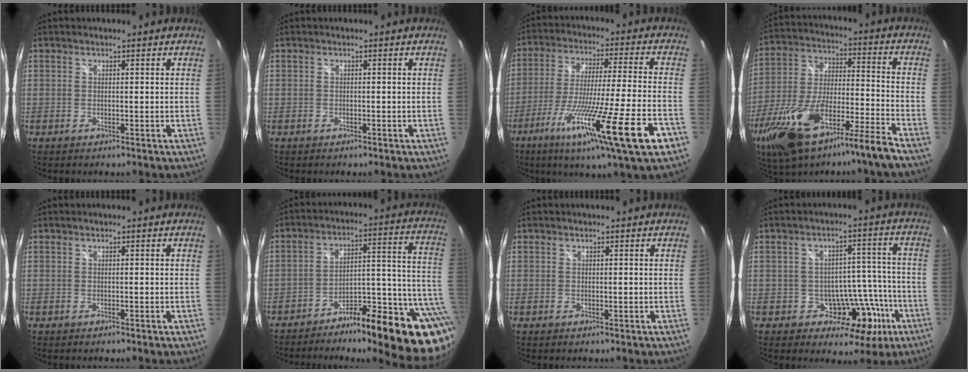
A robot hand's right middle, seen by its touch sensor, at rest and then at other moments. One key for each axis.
{"total": 1.0, "fx": -0.7, "fy": 0.4, "fz": 0.5, "tx": -0.007, "ty": -0.001, "tz": -0.010}
{"total": 22.5, "fx": -12.3, "fy": -0.3, "fz": 18.8, "tx": -0.316, "ty": -0.080, "tz": -0.198}
{"total": 19.2, "fx": -13.0, "fy": 2.5, "fz": 14.0, "tx": -0.274, "ty": -0.028, "tz": -0.230}
{"total": 0.7, "fx": -0.5, "fy": 0.3, "fz": 0.4, "tx": -0.006, "ty": 0.000, "tz": -0.009}
{"total": 22.6, "fx": -13.8, "fy": 5.4, "fz": 17.0, "tx": -0.171, "ty": 0.015, "tz": -0.191}
{"total": 0.5, "fx": -0.2, "fy": 0.2, "fz": 0.4, "tx": -0.006, "ty": 0.001, "tz": -0.004}
{"total": 9.7, "fx": -4.7, "fy": 7.1, "fz": 4.6, "tx": -0.057, "ty": 0.034, "tz": -0.049}